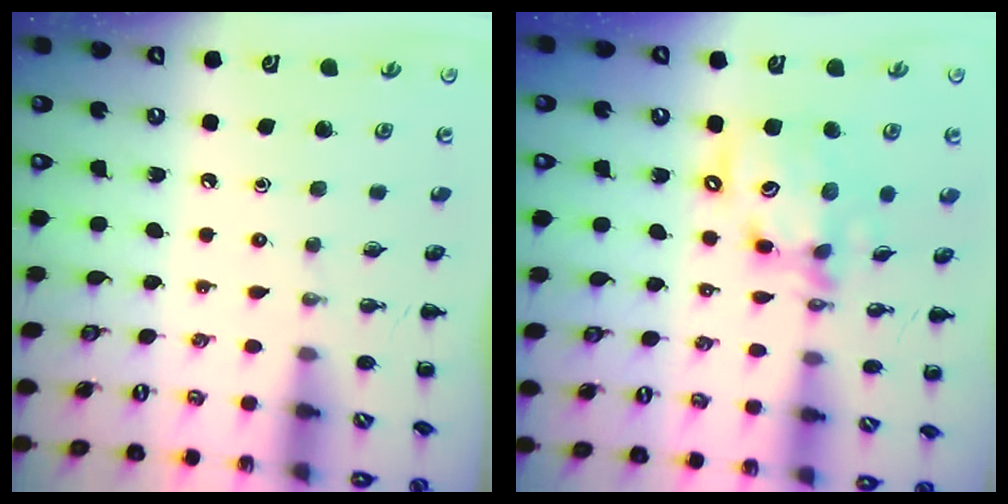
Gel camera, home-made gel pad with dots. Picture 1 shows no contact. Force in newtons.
{"total": 15.1, "press": 14.6, "slide": 3.6}